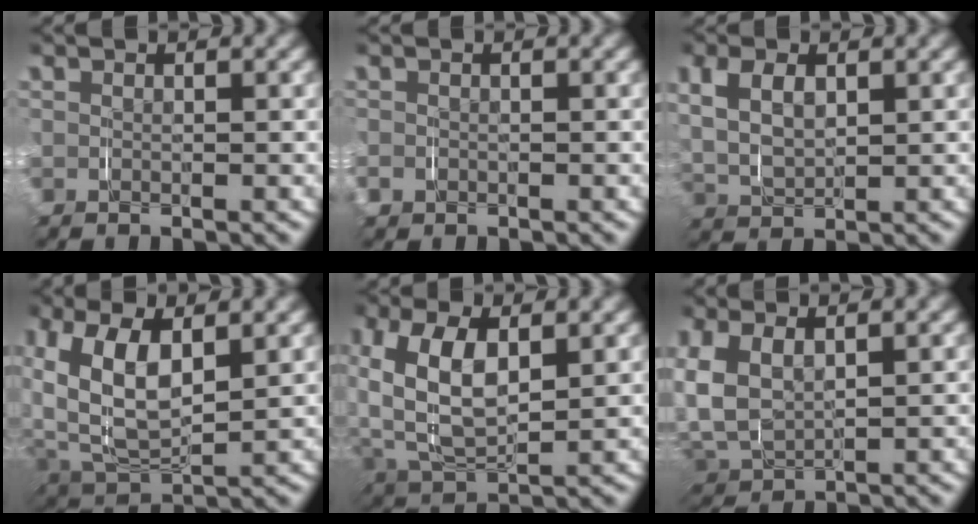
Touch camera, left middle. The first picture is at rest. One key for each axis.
{"total": 1.8, "fx": -0.7, "fy": 1.6, "fz": 0.5, "tx": -0.019, "ty": -0.010, "tz": -0.010}
{"total": 6.2, "fx": 1.4, "fy": 4.7, "fz": 3.9, "tx": -0.106, "ty": -0.006, "tz": 0.028}
{"total": 9.5, "fx": 1.6, "fy": 6.8, "fz": 6.4, "tx": -0.174, "ty": -0.016, "tz": 0.037}
{"total": 8.4, "fx": 1.2, "fy": 5.8, "fz": 6.0, "tx": -0.160, "ty": -0.018, "tz": 0.035}
{"total": 9.0, "fx": 0.7, "fy": 7.5, "fz": 4.9, "tx": -0.165, "ty": -0.021, "tz": 0.019}